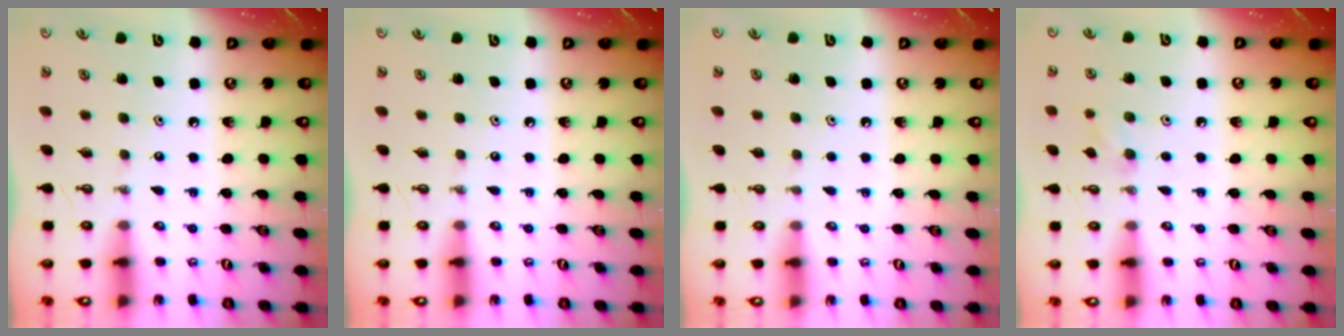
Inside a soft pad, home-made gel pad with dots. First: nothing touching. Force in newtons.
{"total": 0.0}
{"total": 0.9, "press": 0.1, "slide": 0.9}
{"total": 6.5, "press": 6.4, "slide": 1.4}